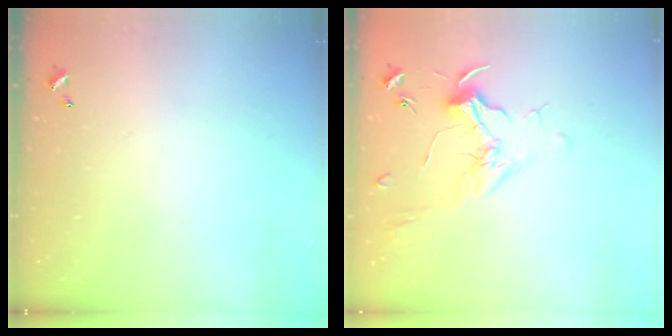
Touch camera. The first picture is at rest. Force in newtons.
{"total": 1.8, "press": 1.6, "slide": 0.8}